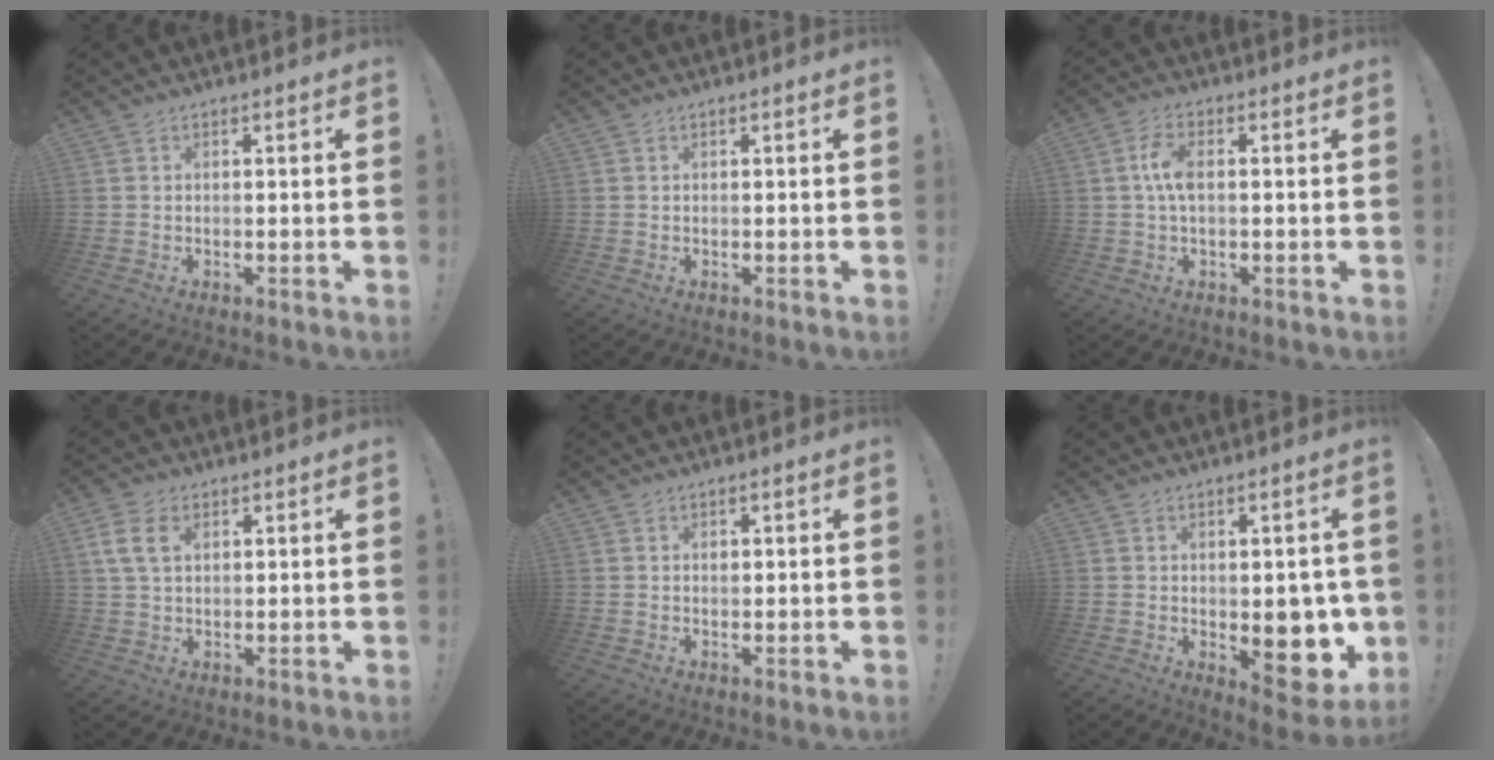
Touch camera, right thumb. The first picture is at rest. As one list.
[{"total": 0.0}, {"total": 6.3, "force": [0.5, 2.9, 5.6], "torque": [-0.119, 0.009, 0.008]}, {"total": 8.0, "force": [2.5, 5.0, 5.6], "torque": [-0.106, 0.004, 0.048]}, {"total": 0.9, "force": [0.2, 0.8, 0.3], "torque": [-0.001, 0.000, 0.003]}, {"total": 12.9, "force": [-2.1, 7.5, 10.3], "torque": [-0.099, 0.002, -0.017]}]